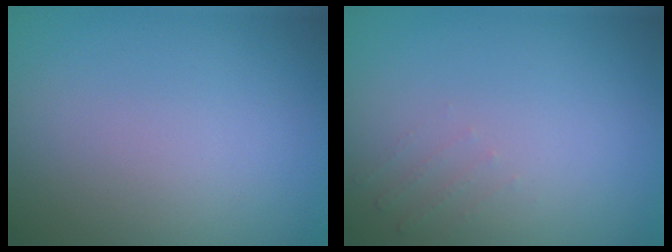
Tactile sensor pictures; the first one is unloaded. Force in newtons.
{"total": 0.8, "press": 0.8, "slide": 0.2}